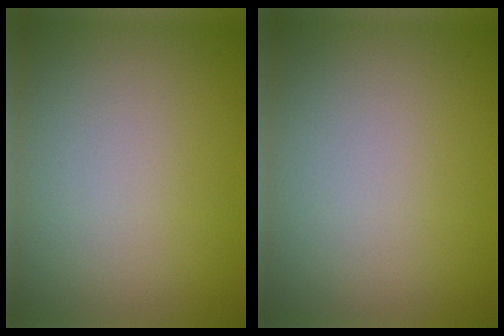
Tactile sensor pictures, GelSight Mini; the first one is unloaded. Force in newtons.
{"total": 0.0}